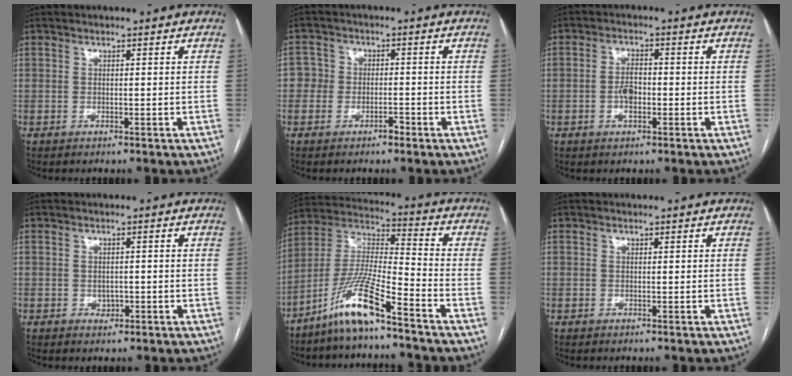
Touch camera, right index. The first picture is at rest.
{"total": 3.6, "force": [-1.5, 3.1, 1.1], "torque": [-0.003, 0.015, -0.032]}
{"total": 3.2, "force": [-0.8, 1.6, 2.7], "torque": [-0.053, 0.004, -0.015]}
{"total": 1.3, "force": [-0.4, 1.1, 0.6], "torque": [-0.009, 0.003, -0.001]}
{"total": 11.7, "force": [-8.1, 0.4, 8.4], "torque": [-0.180, -0.007, -0.161]}
{"total": 0.0}